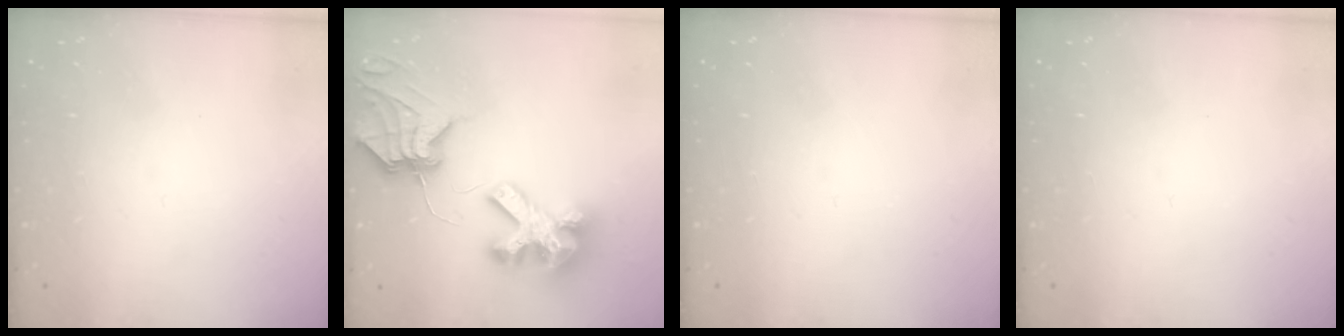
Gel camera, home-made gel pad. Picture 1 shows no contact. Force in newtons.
{"total": 12.0, "press": 11.9, "slide": 1.3}
{"total": 0.0}
{"total": 0.0}